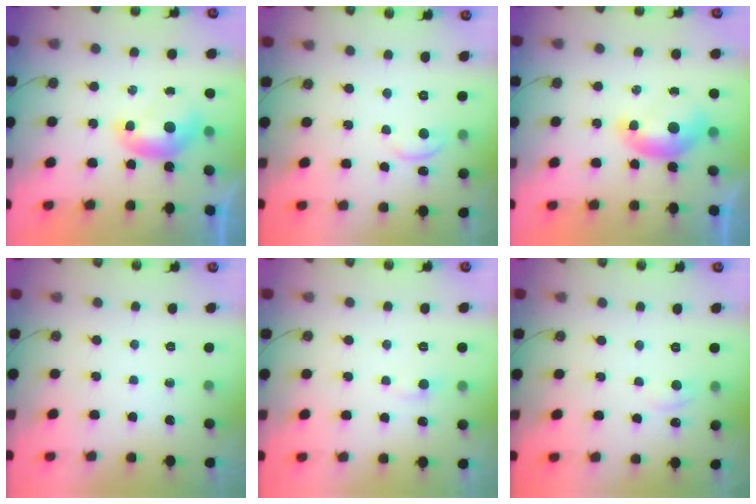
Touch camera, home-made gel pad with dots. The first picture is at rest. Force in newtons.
{"total": 0.6, "press": 0.2, "slide": 0.6}
{"total": 1.2, "press": 1.1, "slide": 0.6}
{"total": 0.0}
{"total": 1.3, "press": 1.2, "slide": 0.4}
{"total": 1.0, "press": 0.4, "slide": 0.9}